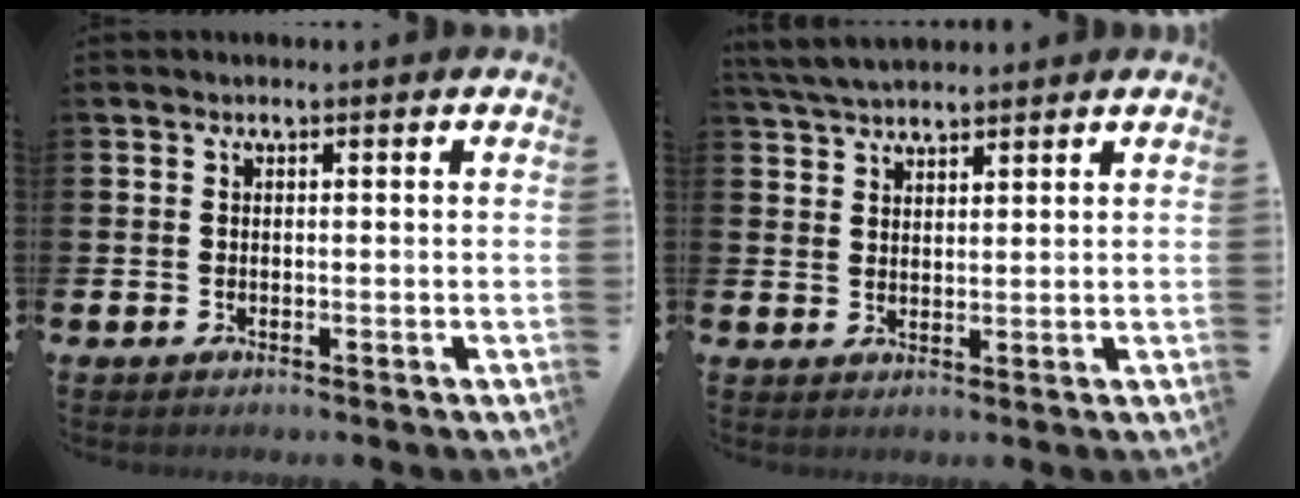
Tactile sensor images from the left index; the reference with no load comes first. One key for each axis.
{"total": 4.1, "fx": 3.9, "fy": 0.7, "fz": 1.0, "tx": -0.028, "ty": -0.013, "tz": 0.074}